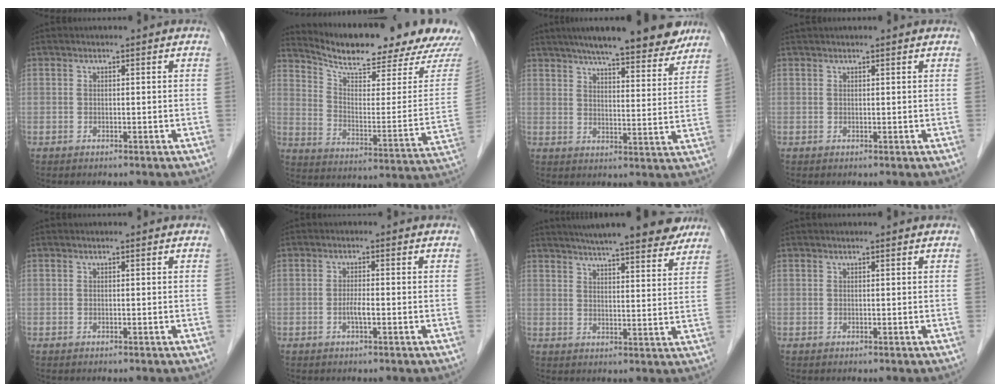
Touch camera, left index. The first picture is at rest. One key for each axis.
{"total": 20.9, "fx": 19.2, "fy": 1.5, "fz": 8.1, "tx": -0.128, "ty": -0.063, "tz": 0.263}
{"total": 19.8, "fx": 16.7, "fy": 3.4, "fz": 10.1, "tx": -0.146, "ty": 0.013, "tz": 0.221}
{"total": 3.1, "fx": 2.9, "fy": 0.0, "fz": 1.2, "tx": -0.014, "ty": 0.028, "tz": 0.040}
{"total": 0.0}
{"total": 1.9, "fx": -0.6, "fy": 0.2, "fz": 1.7, "tx": -0.035, "ty": 0.000, "tz": -0.012}
{"total": 20.7, "fx": 18.0, "fy": 2.9, "fz": 9.9, "tx": -0.147, "ty": 0.015, "tz": 0.231}
{"total": 1.1, "fx": 1.0, "fy": 0.0, "fz": 0.5, "tx": -0.009, "ty": 0.014, "tz": 0.017}